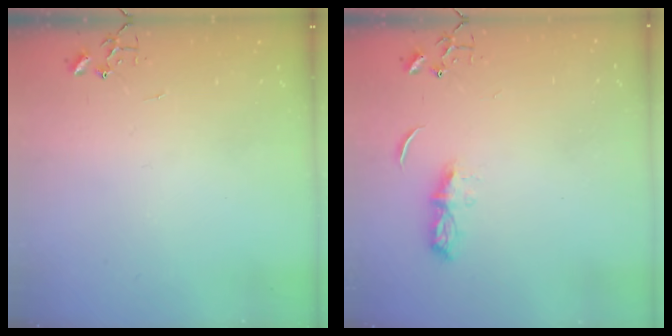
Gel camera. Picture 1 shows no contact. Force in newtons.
{"total": 6.1, "press": 6.0, "slide": 0.7}